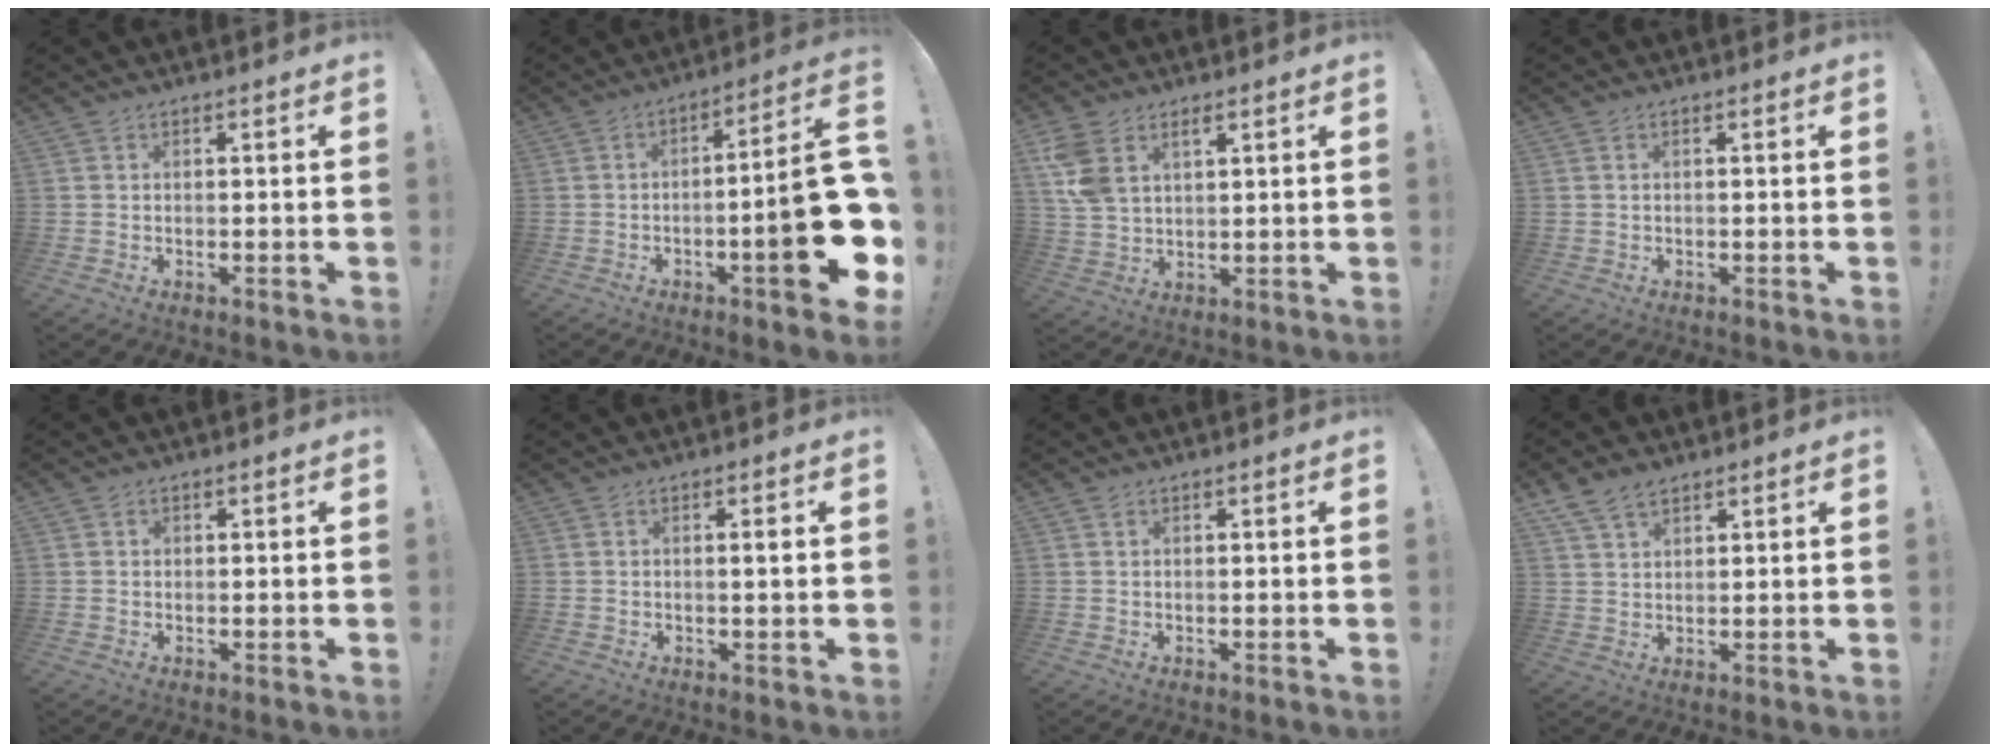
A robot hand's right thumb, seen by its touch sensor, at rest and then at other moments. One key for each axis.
{"total": 19.6, "fx": -5.1, "fy": 3.8, "fz": 18.5, "tx": -0.256, "ty": 0.023, "tz": -0.071}
{"total": 8.3, "fx": 4.2, "fy": 5.0, "fz": 5.1, "tx": -0.106, "ty": -0.010, "tz": 0.080}
{"total": 0.7, "fx": 0.0, "fy": 0.0, "fz": 0.7, "tx": -0.016, "ty": 0.002, "tz": 0.001}
{"total": 0.8, "fx": 0.2, "fy": 0.7, "fz": 0.1, "tx": 0.001, "ty": 0.000, "tz": 0.003}
{"total": 1.5, "fx": 0.2, "fy": 0.0, "fz": 1.5, "tx": -0.020, "ty": -0.004, "tz": -0.001}
{"total": 0.7, "fx": 0.4, "fy": 0.5, "fz": 0.1, "tx": 0.000, "ty": 0.000, "tz": 0.008}
{"total": 5.9, "fx": 4.1, "fy": 3.2, "fz": 2.7, "tx": -0.055, "ty": -0.013, "tz": 0.081}